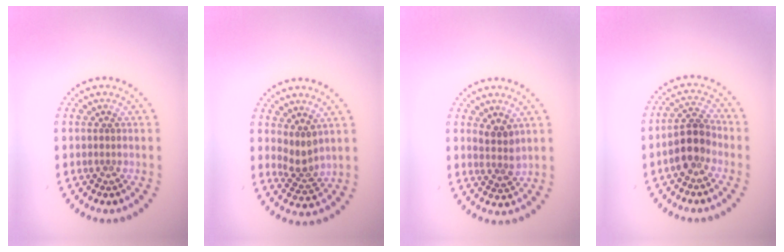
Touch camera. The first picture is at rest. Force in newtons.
{"total": 2.3, "press": 1.7, "slide": 1.5}
{"total": 2.0, "press": 1.6, "slide": 1.2}
{"total": 3.6, "press": 3.4, "slide": 1.3}